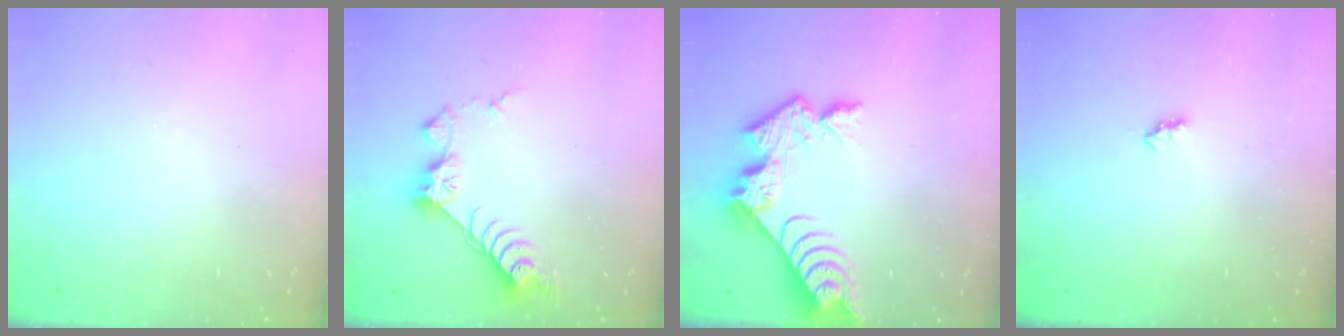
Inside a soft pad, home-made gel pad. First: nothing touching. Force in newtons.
{"total": 9.4, "press": 9.4, "slide": 0.5}
{"total": 11.4, "press": 11.3, "slide": 0.9}
{"total": 2.4, "press": 2.4, "slide": 0.4}